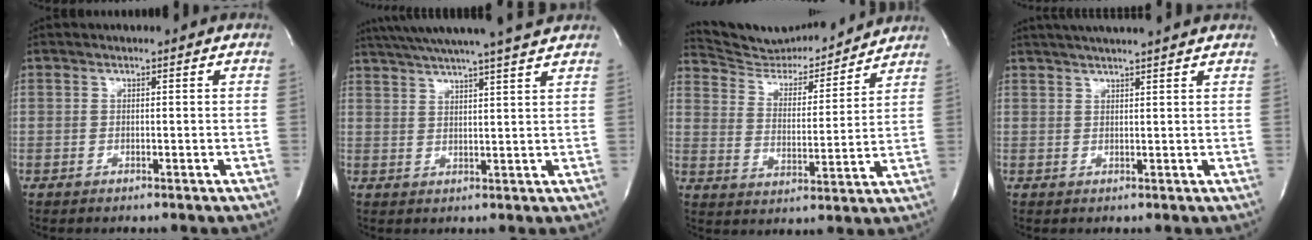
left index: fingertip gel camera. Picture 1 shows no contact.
{"total": 15.5, "force": [13.6, -0.9, 7.5], "torque": [-0.131, 0.000, 0.187]}
{"total": 12.3, "force": [12.1, 1.8, 1.4], "torque": [-0.023, -0.010, 0.193]}
{"total": 2.4, "force": [1.9, -0.6, 1.4], "torque": [-0.012, 0.016, 0.027]}